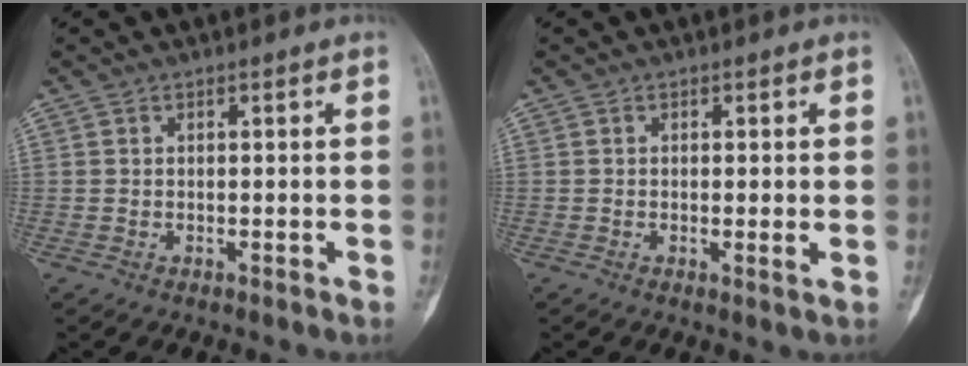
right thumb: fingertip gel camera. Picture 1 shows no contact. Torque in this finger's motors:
{"motor_torque": [-0.70, -0.22, -0.17, 0.06, -0.03]}